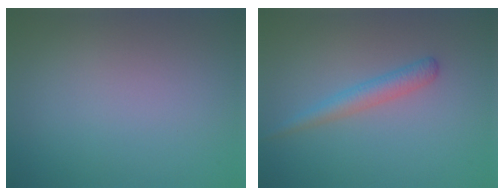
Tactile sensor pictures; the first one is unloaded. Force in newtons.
{"total": 2.1, "press": 2.1, "slide": 0.0}